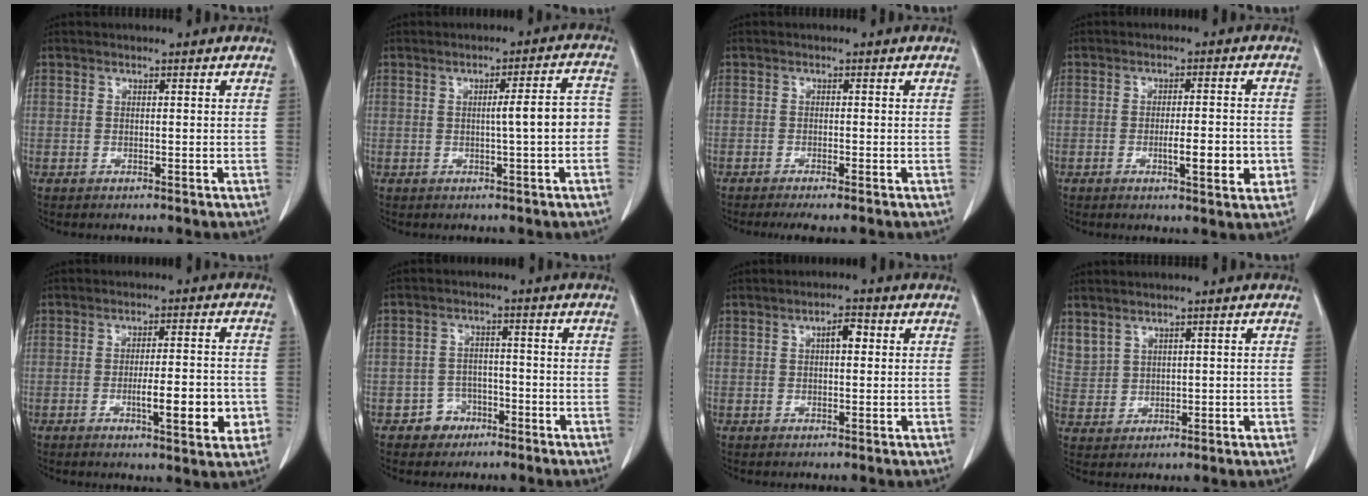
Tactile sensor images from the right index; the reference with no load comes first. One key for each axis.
{"total": 5.6, "fx": -0.7, "fy": 0.1, "fz": 5.6, "tx": -0.075, "ty": 0.019, "tz": -0.010}
{"total": 3.2, "fx": -2.5, "fy": 0.0, "fz": 2.0, "tx": -0.028, "ty": -0.007, "tz": -0.037}
{"total": 6.5, "fx": -1.8, "fy": 1.1, "fz": 6.1, "tx": -0.086, "ty": -0.004, "tz": -0.022}
{"total": 9.1, "fx": -2.5, "fy": 1.6, "fz": 8.6, "tx": -0.119, "ty": 0.001, "tz": -0.033}
{"total": 4.0, "fx": -2.3, "fy": 3.2, "fz": 0.2, "tx": 0.004, "ty": 0.015, "tz": -0.034}
{"total": 2.7, "fx": 0.7, "fy": 0.9, "fz": 2.4, "tx": -0.040, "ty": 0.006, "tz": 0.011}
{"total": 5.3, "fx": 3.5, "fy": 3.6, "fz": 1.6, "tx": -0.043, "ty": 0.009, "tz": 0.089}